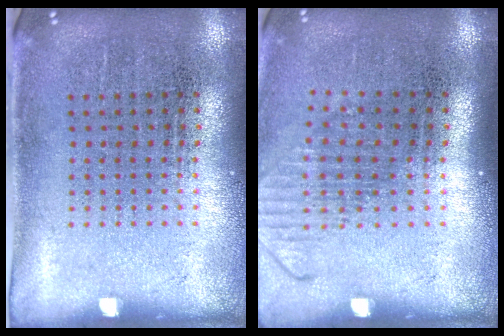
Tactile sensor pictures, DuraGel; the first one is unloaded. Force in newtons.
{"total": 1.3, "press": 1.0, "slide": 0.9}